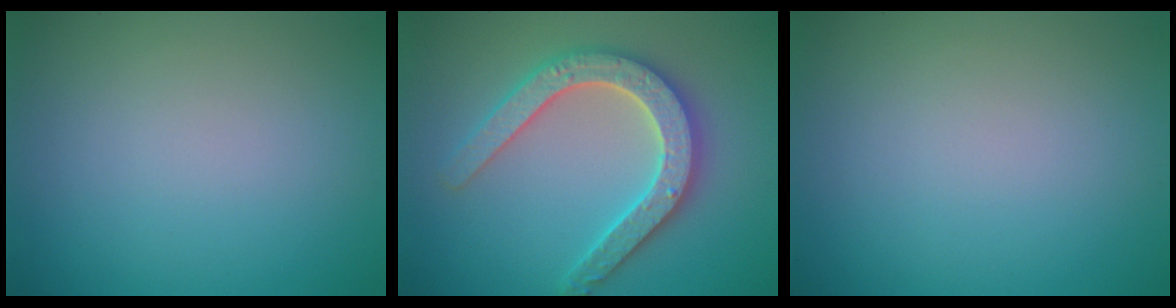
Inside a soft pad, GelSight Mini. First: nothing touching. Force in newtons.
{"total": 5.2, "press": 5.1, "slide": 1.0}
{"total": 0.0}